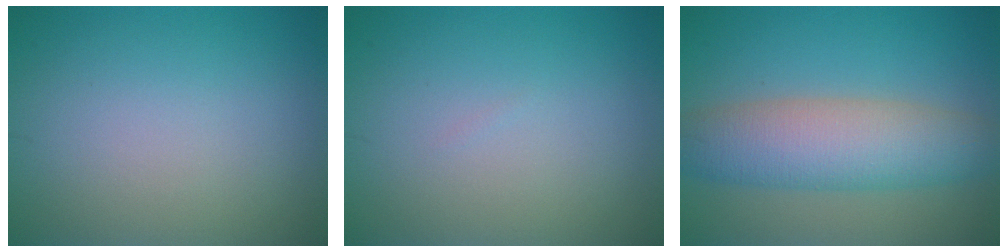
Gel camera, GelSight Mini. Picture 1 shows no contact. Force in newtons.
{"total": 0.0}
{"total": 7.1, "press": 7.0, "slide": 0.4}